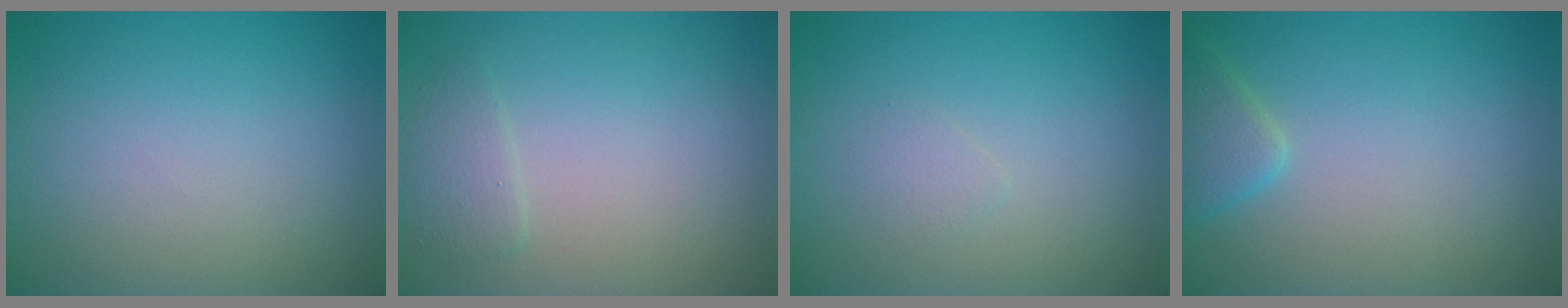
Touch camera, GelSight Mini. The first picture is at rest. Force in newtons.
{"total": 1.4, "press": 1.4, "slide": 0.1}
{"total": 0.8, "press": 0.8, "slide": 0.0}
{"total": 2.4, "press": 2.4, "slide": 0.1}